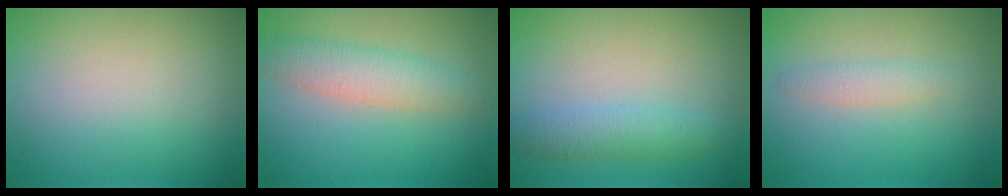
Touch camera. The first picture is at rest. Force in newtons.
{"total": 3.5, "press": 3.5, "slide": 0.0}
{"total": 2.8, "press": 2.8, "slide": 0.0}
{"total": 1.5, "press": 1.5, "slide": 0.0}